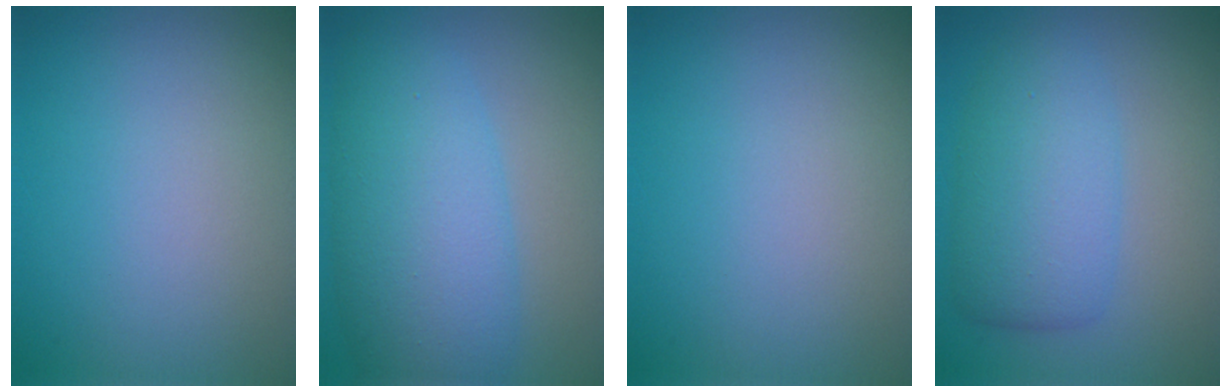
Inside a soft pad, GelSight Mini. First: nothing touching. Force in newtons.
{"total": 7.9, "press": 7.9, "slide": 0.1}
{"total": 0.0}
{"total": 5.4, "press": 5.4, "slide": 0.3}